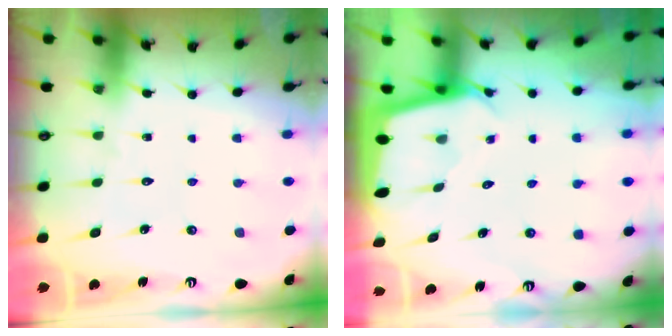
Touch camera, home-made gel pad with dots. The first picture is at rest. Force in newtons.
{"total": 2.3, "press": 2.3, "slide": 0.1}